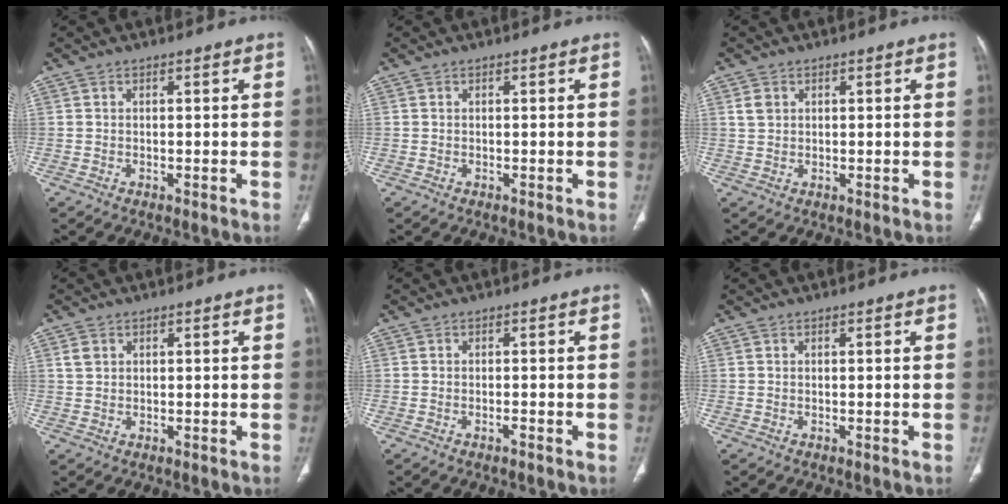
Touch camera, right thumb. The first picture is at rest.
{"total": 0.0}
{"total": 2.2, "force": [0.9, 1.7, 1.1], "torque": [-0.019, 0.001, 0.020]}
{"total": 1.9, "force": [0.8, 1.5, 0.9], "torque": [-0.015, 0.000, 0.018]}
{"total": 0.8, "force": [-0.6, 0.2, 0.5], "torque": [-0.012, 0.004, -0.012]}
{"total": 0.0}